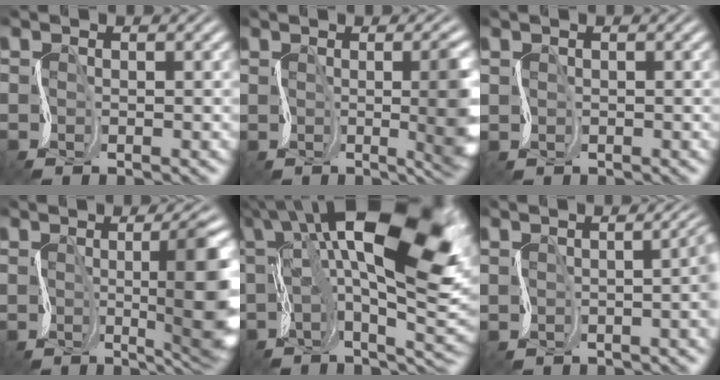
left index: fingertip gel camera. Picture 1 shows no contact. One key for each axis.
{"total": 5.8, "fx": 0.7, "fy": 1.8, "fz": 5.4, "tx": -0.052, "ty": -0.005, "tz": 0.018}
{"total": 1.4, "fx": 0.5, "fy": -0.1, "fz": -1.3, "tx": 0.013, "ty": 0.003, "tz": 0.018}
{"total": 8.0, "fx": 1.0, "fy": 1.7, "fz": 7.8, "tx": -0.102, "ty": -0.007, "tz": 0.031}
{"total": 17.5, "fx": 6.0, "fy": 6.4, "fz": 15.1, "tx": -0.259, "ty": 0.022, "tz": 0.125}
{"total": 2.7, "fx": 0.2, "fy": 0.7, "fz": 2.6, "tx": -0.017, "ty": 0.000, "tz": 0.007}